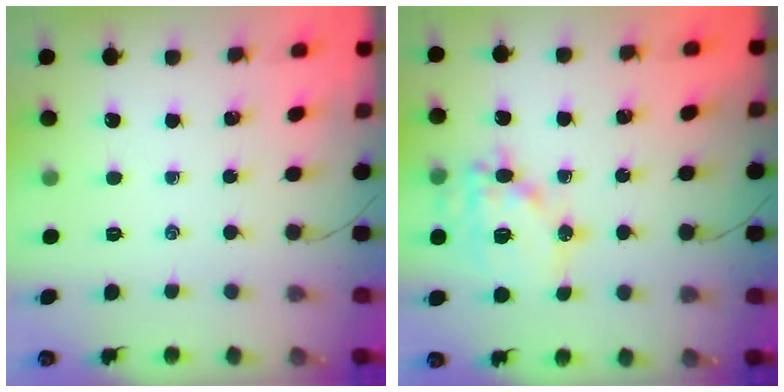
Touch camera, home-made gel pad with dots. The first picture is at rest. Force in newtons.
{"total": 15.4, "press": 15.2, "slide": 2.5}